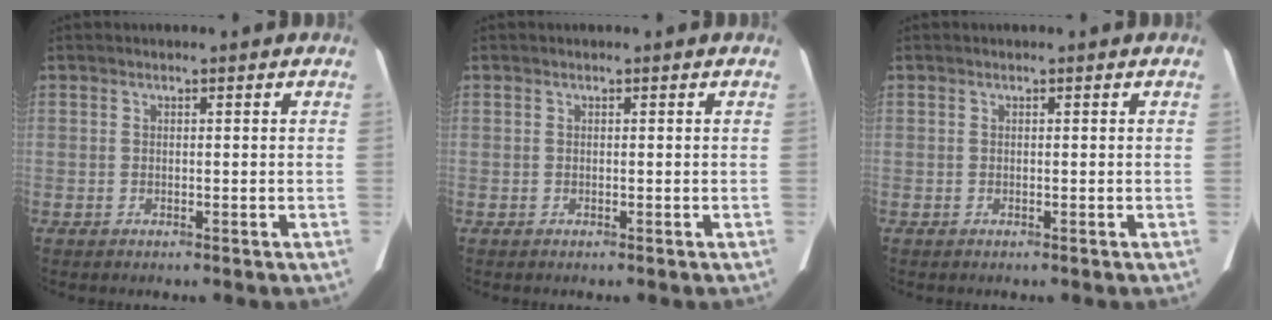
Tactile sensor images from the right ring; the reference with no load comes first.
{"total": 0.0}
{"total": 0.0}